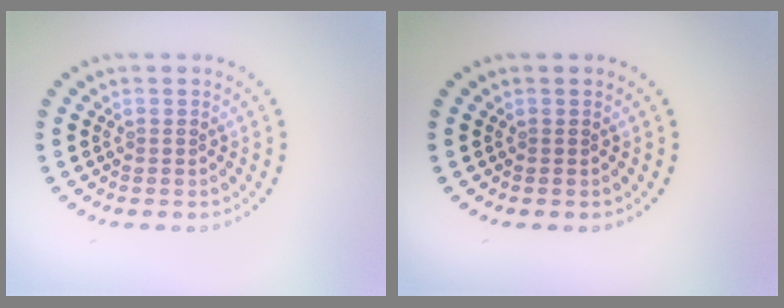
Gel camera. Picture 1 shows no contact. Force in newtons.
{"total": 0.0}